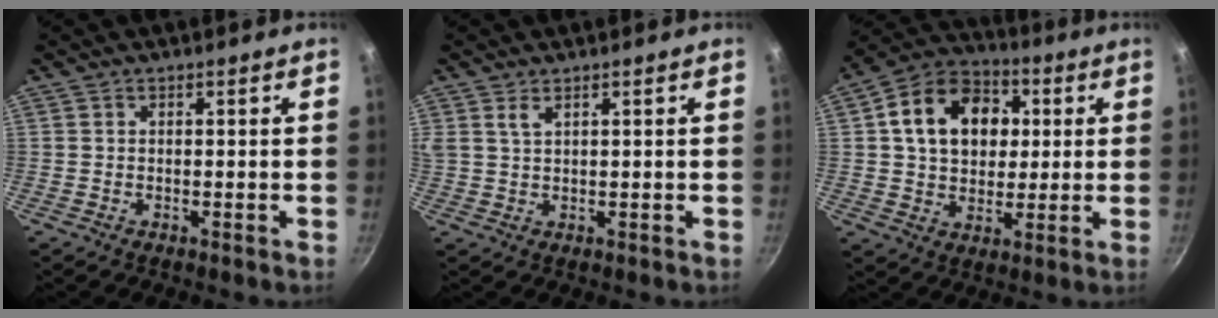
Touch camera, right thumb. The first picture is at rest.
{"total": 2.3, "force": [1.4, 0.9, 1.6], "torque": [-0.030, -0.004, 0.031]}
{"total": 16.3, "force": [3.5, 12.3, 10.2], "torque": [-0.141, 0.020, 0.047]}